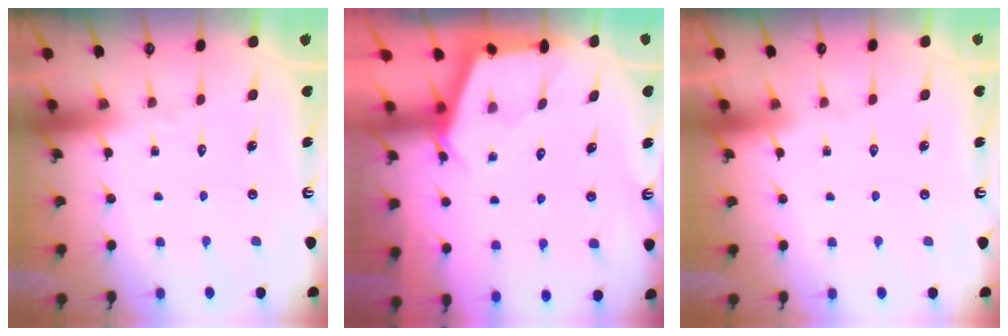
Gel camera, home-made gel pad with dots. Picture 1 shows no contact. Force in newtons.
{"total": 2.6, "press": 2.6, "slide": 0.3}
{"total": 0.6, "press": 0.5, "slide": 0.2}